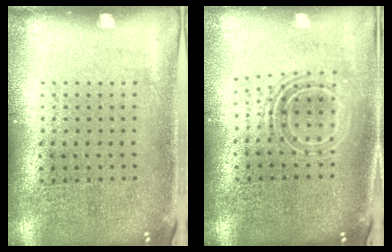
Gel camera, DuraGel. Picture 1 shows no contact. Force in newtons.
{"total": 1.8, "press": 1.3, "slide": 1.1}